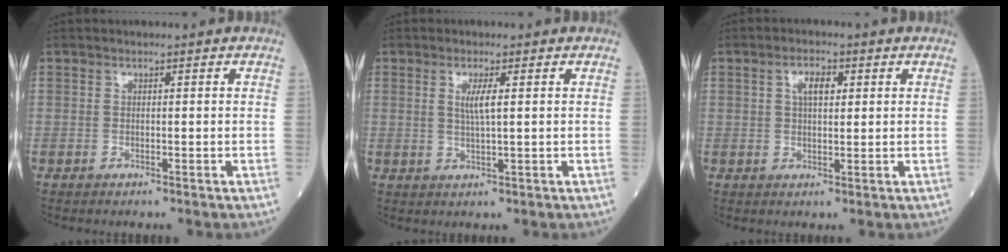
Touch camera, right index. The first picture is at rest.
{"total": 2.8, "force": [0.7, 0.0, 2.7], "torque": [-0.058, -0.003, 0.014]}
{"total": 3.6, "force": [1.3, 1.6, 3.0], "torque": [-0.056, 0.006, 0.021]}